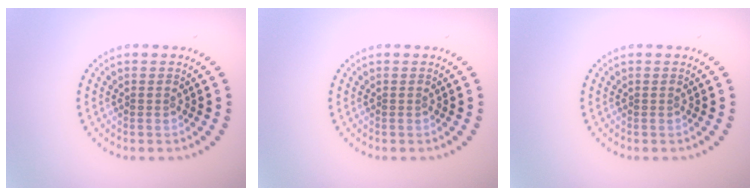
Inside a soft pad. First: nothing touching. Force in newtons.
{"total": 0.0}
{"total": 0.0}